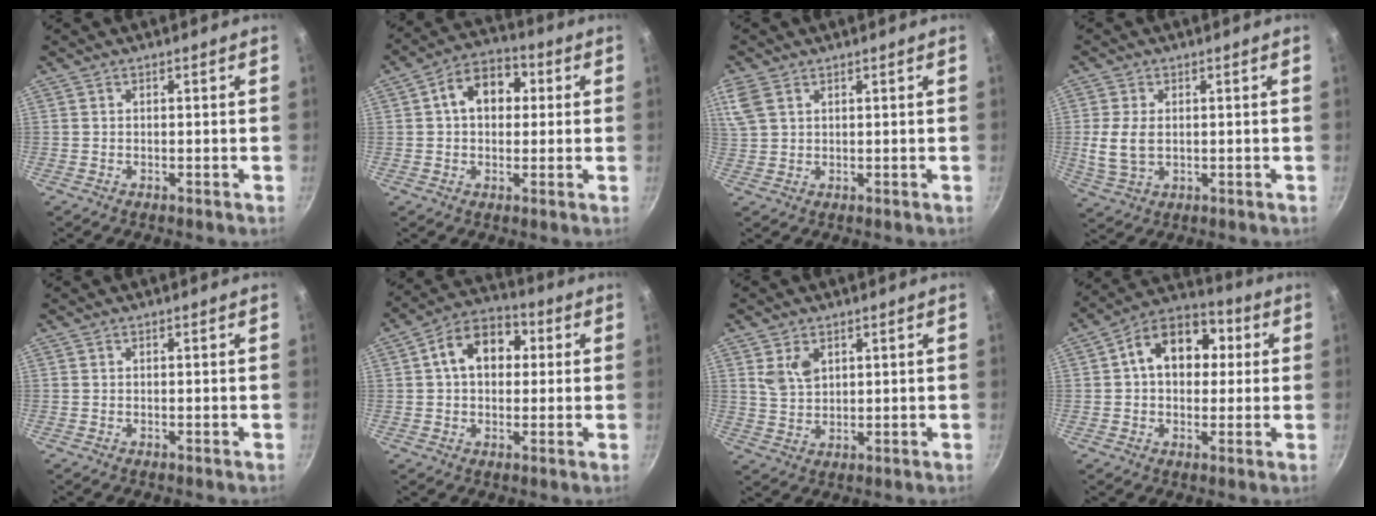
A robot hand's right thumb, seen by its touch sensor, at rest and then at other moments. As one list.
[{"total": 10.0, "force": [1.8, 7.2, 6.8], "torque": [-0.065, 0.021, 0.014]}, {"total": 6.9, "force": [3.5, 4.5, 4.0], "torque": [-0.090, 0.009, 0.074]}, {"total": 6.5, "force": [0.3, 4.3, 4.9], "torque": [-0.100, -0.007, 0.011]}, {"total": 0.0}, {"total": 11.3, "force": [2.1, 8.0, 7.7], "torque": [-0.083, 0.024, 0.017]}, {"total": 5.2, "force": [2.1, 3.5, 3.3], "torque": [-0.050, -0.013, 0.045]}, {"total": 13.8, "force": [2.5, 9.9, 9.3], "torque": [-0.099, 0.027, 0.020]}]